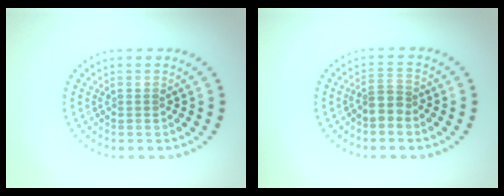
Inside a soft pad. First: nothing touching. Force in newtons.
{"total": 2.1, "press": 1.6, "slide": 1.2}